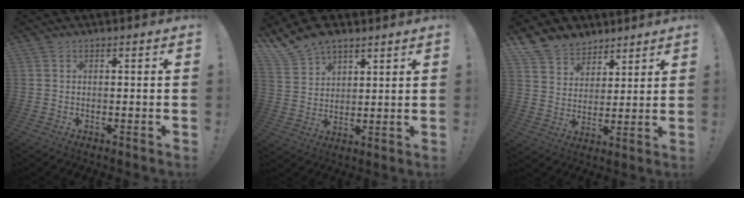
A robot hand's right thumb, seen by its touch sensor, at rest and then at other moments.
{"total": 9.4, "force": [7.6, 4.8, 2.7], "torque": [-0.061, -0.049, 0.152]}
{"total": 9.3, "force": [7.2, 5.9, 0.8], "torque": [-0.022, -0.061, 0.145]}